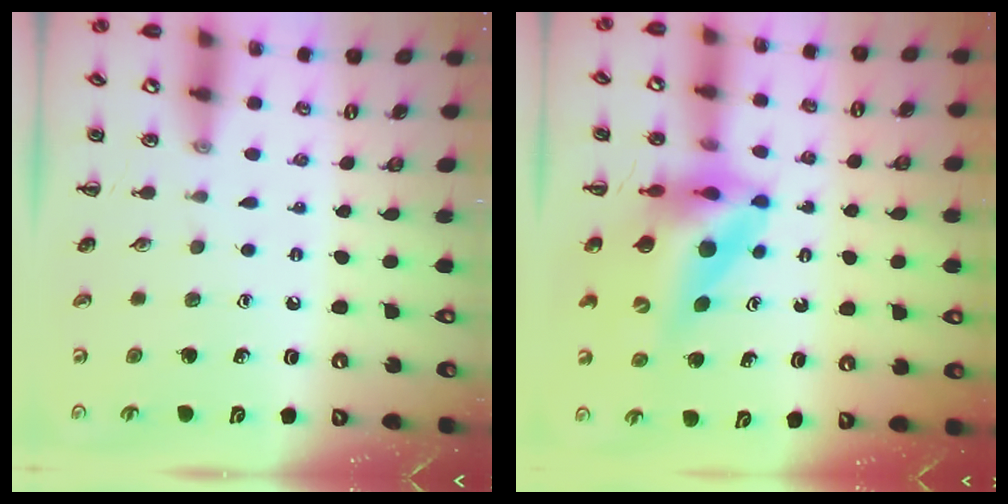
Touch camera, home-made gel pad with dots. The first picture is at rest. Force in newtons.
{"total": 11.2, "press": 10.7, "slide": 3.3}